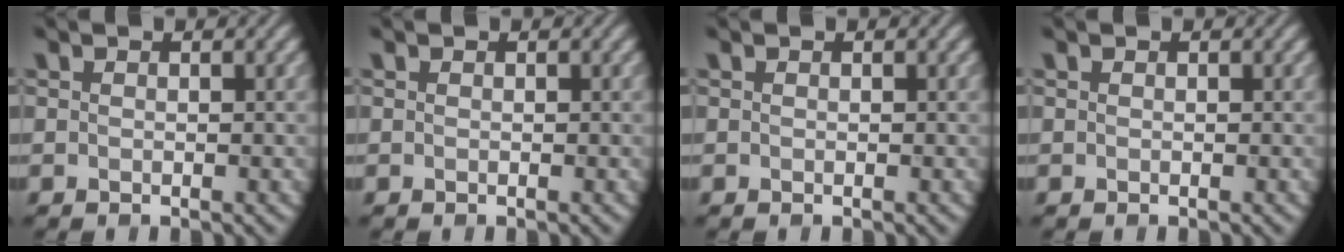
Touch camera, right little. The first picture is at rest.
{"total": 0.0}
{"total": 0.0}
{"total": 0.0}